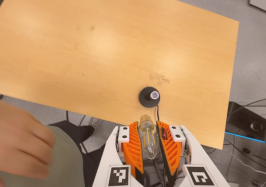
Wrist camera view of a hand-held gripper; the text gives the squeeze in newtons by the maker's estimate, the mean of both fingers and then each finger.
{"total": 19.5, "left": 20.9, "right": 18.0}